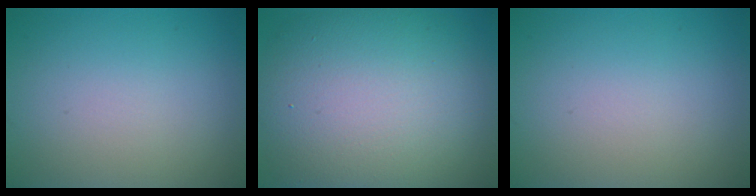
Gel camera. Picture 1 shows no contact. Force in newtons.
{"total": 13.8, "press": 13.8, "slide": 0.6}
{"total": 0.0}